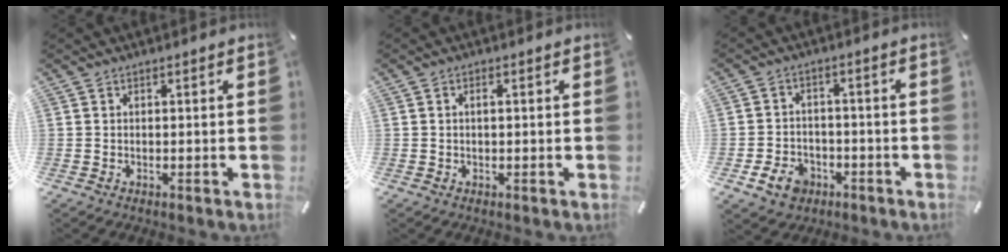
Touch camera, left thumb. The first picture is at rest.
{"total": 1.1, "force": [0.1, 0.6, 0.9], "torque": [-0.018, 0.004, 0.001]}
{"total": 7.1, "force": [-3.3, 5.6, 3.0], "torque": [-0.072, 0.017, -0.059]}